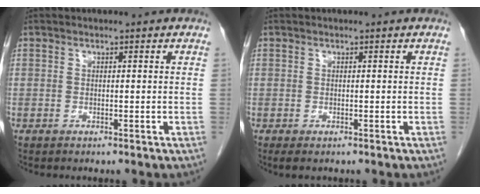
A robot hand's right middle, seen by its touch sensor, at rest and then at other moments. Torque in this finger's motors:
{"motor_torque": [0.73, -0.28, -0.04, 0.02]}